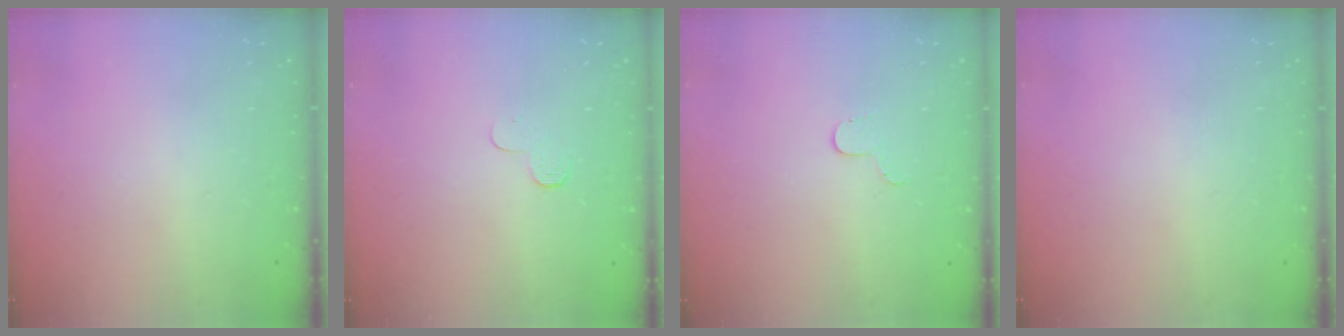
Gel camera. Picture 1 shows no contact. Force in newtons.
{"total": 3.9, "press": 3.9, "slide": 0.4}
{"total": 3.5, "press": 3.5, "slide": 0.4}
{"total": 0.0}